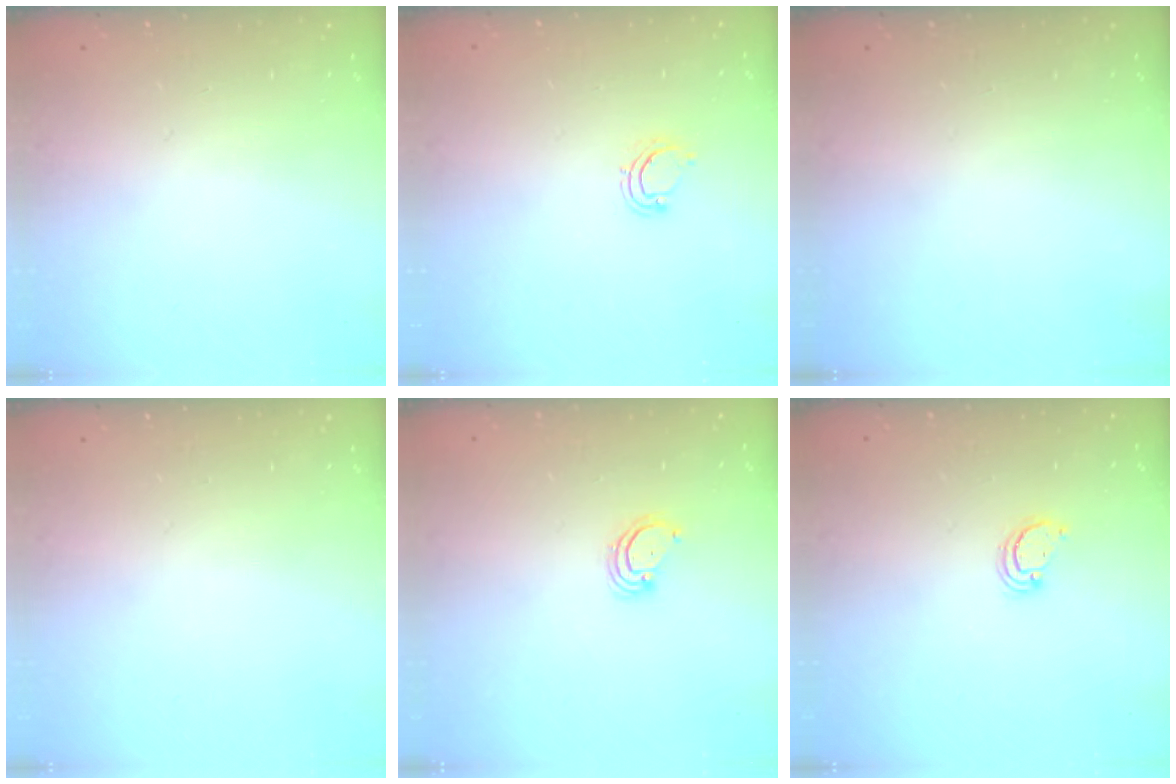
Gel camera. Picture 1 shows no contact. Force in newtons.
{"total": 4.6, "press": 4.6, "slide": 0.3}
{"total": 0.0}
{"total": 0.0}
{"total": 3.1, "press": 3.0, "slide": 0.3}
{"total": 2.6, "press": 2.6, "slide": 0.2}